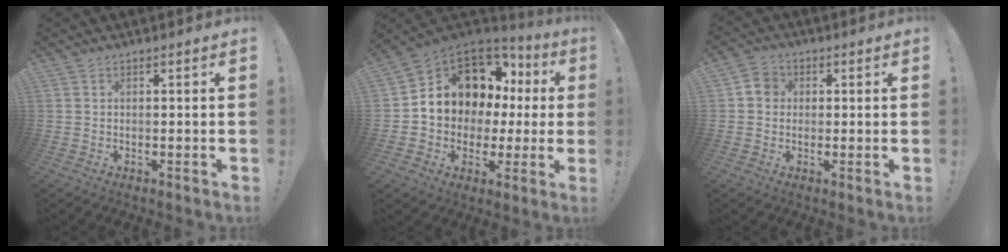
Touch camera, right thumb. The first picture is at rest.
{"total": 11.3, "force": [4.5, 8.9, 5.4], "torque": [-0.077, -0.045, 0.094]}
{"total": 4.9, "force": [0.3, 4.5, 2.0], "torque": [-0.031, 0.014, 0.007]}